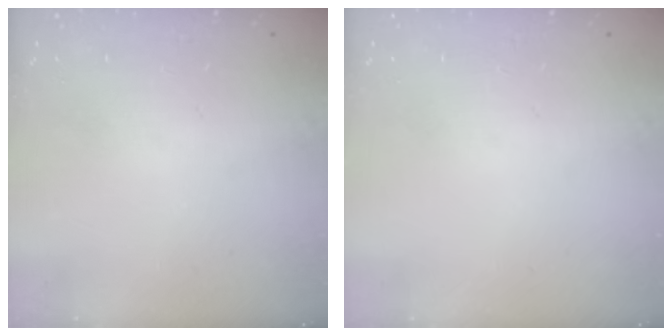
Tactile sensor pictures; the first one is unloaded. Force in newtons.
{"total": 0.0}